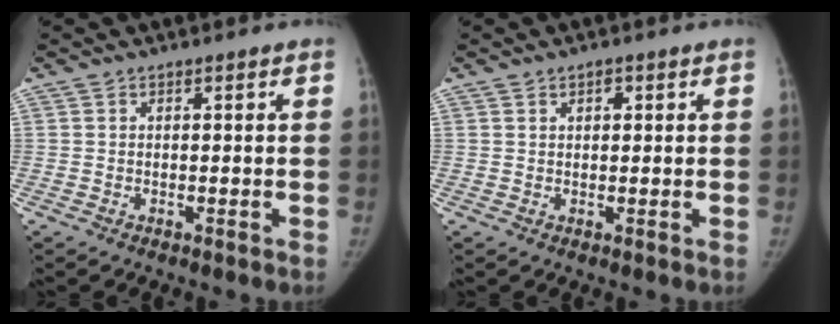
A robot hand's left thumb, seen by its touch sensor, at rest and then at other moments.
{"total": 1.7, "force": [0.8, 1.0, 1.1], "torque": [-0.010, -0.002, 0.014]}